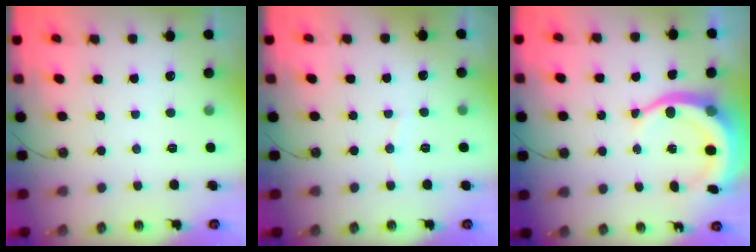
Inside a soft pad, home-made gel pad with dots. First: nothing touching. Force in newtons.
{"total": 2.4, "press": 2.4, "slide": 0.3}
{"total": 11.1, "press": 10.9, "slide": 2.0}